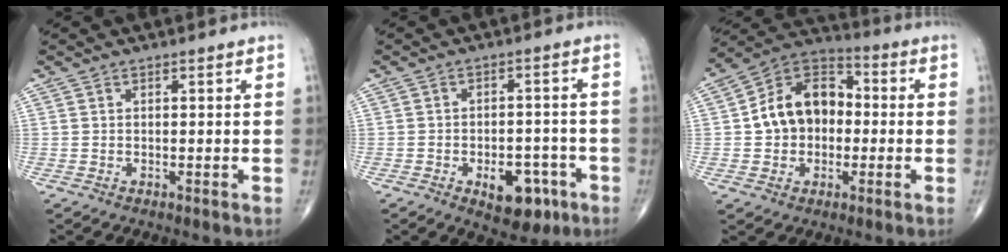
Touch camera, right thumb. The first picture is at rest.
{"total": 9.0, "force": [-4.2, 5.2, 6.1], "torque": [-0.055, 0.027, -0.049]}
{"total": 14.0, "force": [-0.1, 10.4, 9.4], "torque": [-0.119, 0.035, -0.015]}